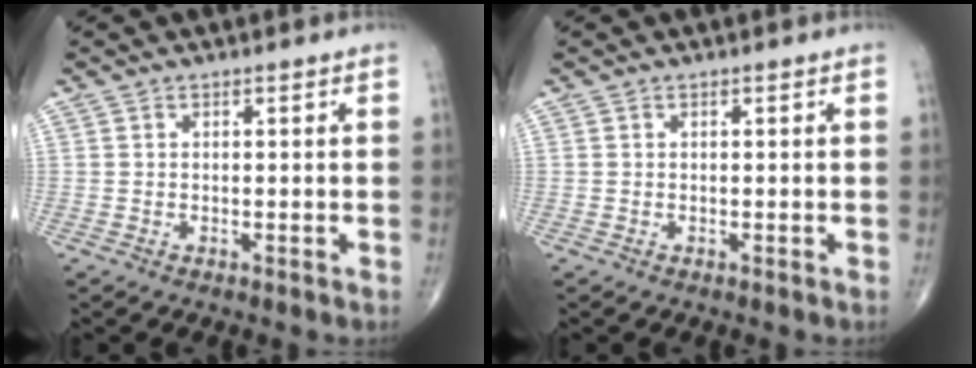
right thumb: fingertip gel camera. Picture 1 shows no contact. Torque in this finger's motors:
{"motor_torque": [-0.11, -0.05, 0.16, -0.02, -0.02]}